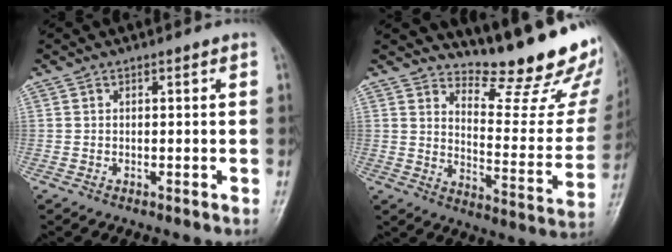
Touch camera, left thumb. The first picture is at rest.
{"total": 19.8, "force": [16.5, 4.9, 9.7], "torque": [-0.092, -0.147, 0.219]}